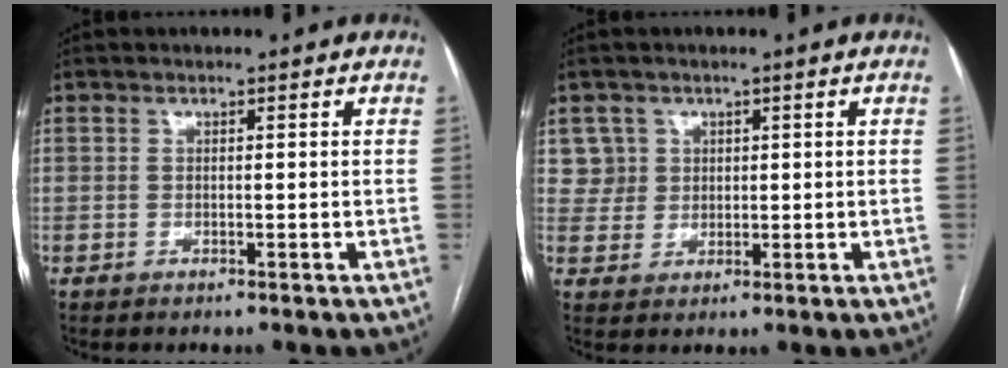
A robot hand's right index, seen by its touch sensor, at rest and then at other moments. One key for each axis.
{"total": 3.9, "fx": 1.7, "fy": 3.5, "fz": -0.5, "tx": 0.026, "ty": 0.007, "tz": 0.030}